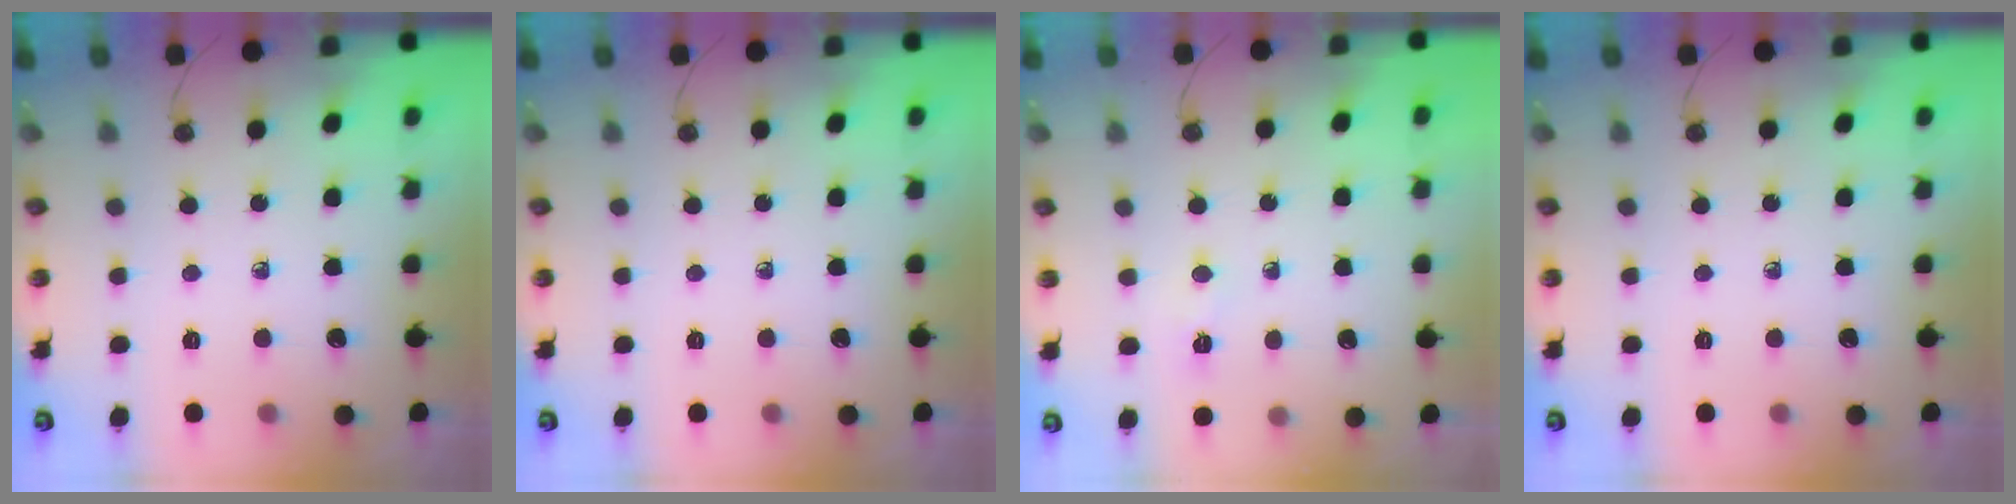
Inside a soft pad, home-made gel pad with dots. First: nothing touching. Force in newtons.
{"total": 0.0}
{"total": 3.1, "press": 2.8, "slide": 1.3}
{"total": 0.0}